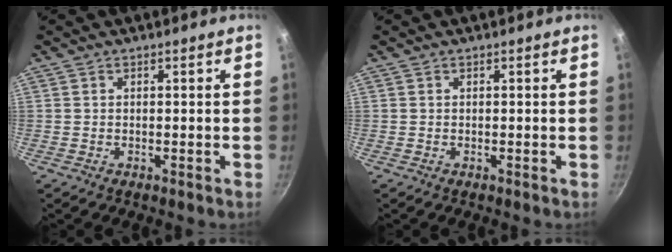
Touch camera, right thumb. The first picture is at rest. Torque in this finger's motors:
{"motor_torque": [0.00, 0.00, 0.00, 0.00, 0.00]}